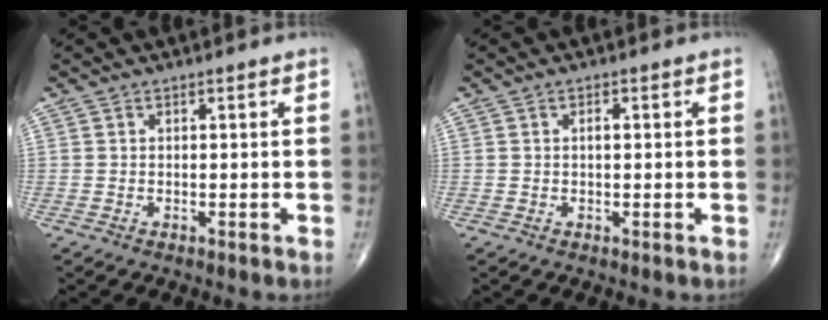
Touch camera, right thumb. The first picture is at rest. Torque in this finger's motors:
{"motor_torque": [0.22, 0.60, 0.46, 0.09, -0.02]}